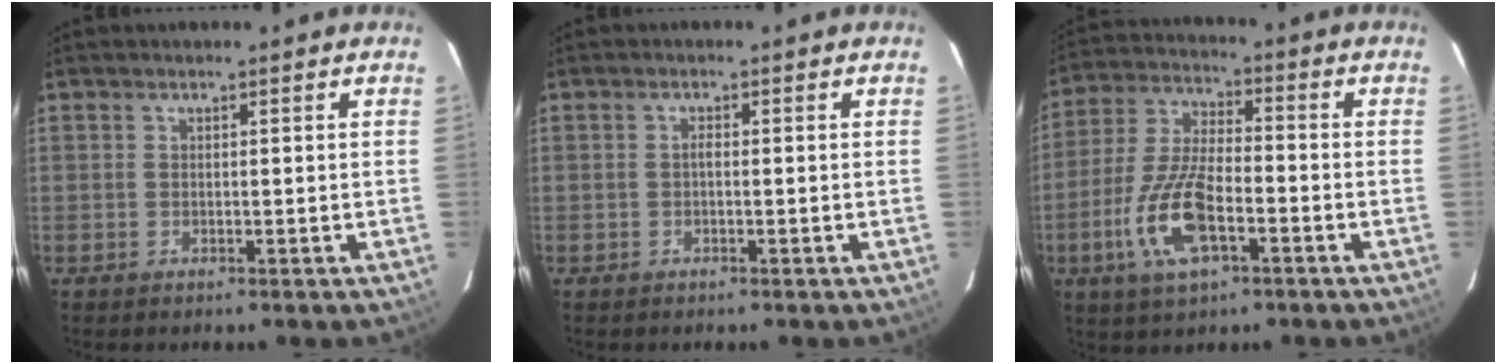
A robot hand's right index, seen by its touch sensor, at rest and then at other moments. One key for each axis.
{"total": 0.7, "fx": -0.2, "fy": 0.3, "fz": 0.6, "tx": -0.012, "ty": 0.006, "tz": -0.005}
{"total": 13.6, "fx": -5.2, "fy": 5.1, "fz": 11.4, "tx": -0.247, "ty": -0.007, "tz": -0.099}